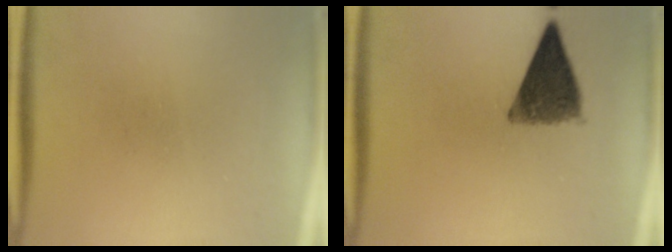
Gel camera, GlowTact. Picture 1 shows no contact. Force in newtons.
{"total": 9.1}